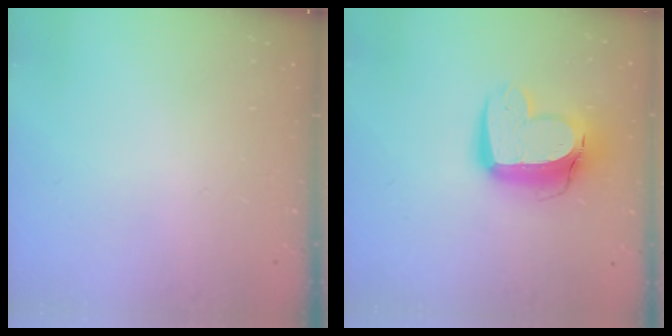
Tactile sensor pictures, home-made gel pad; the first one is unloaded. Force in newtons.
{"total": 13.6, "press": 13.5, "slide": 1.4}